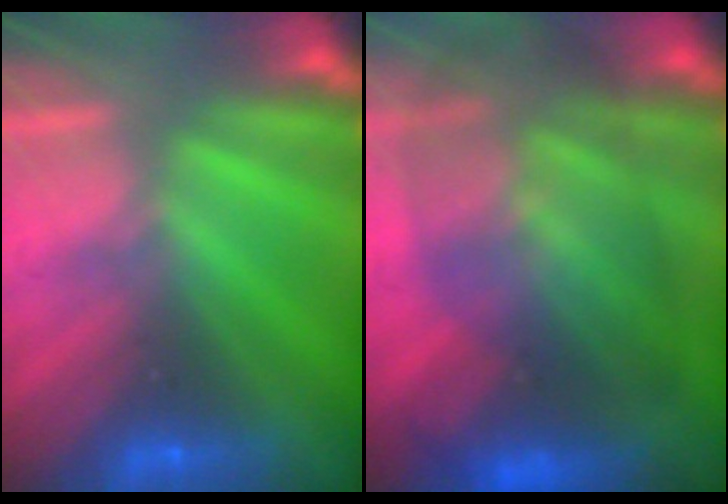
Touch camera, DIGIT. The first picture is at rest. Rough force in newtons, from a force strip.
{"total": 9.8}